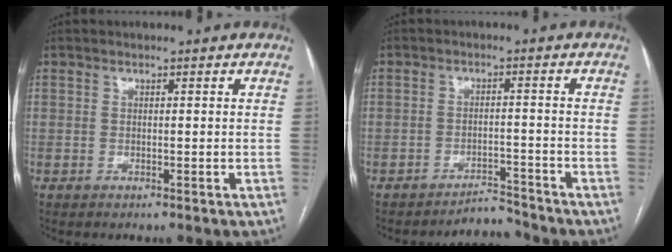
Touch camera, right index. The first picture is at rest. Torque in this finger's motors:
{"motor_torque": [-0.39, 0.32, -0.20, -0.08]}